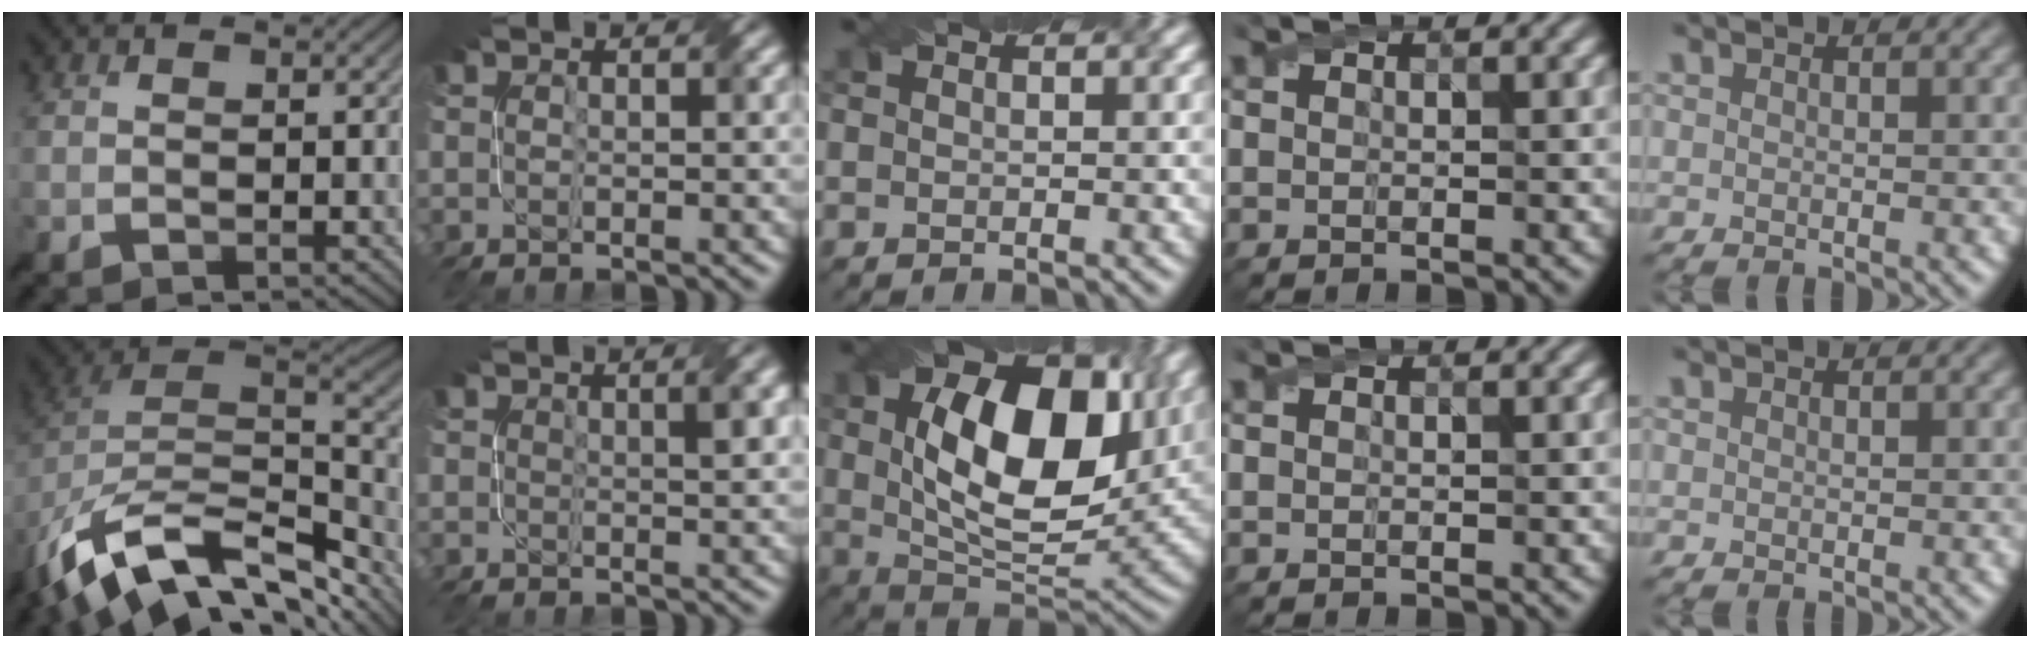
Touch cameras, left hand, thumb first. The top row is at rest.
{"thumb": {"total": 15.5, "force": [-7.7, 9.1, 9.9], "torque": [-0.228, -0.036, -0.117]}, "index": {"total": 1.6, "force": [0.4, 0.3, 1.5], "torque": [-0.012, 0.007, 0.007]}, "middle": {"total": 12.1, "force": [2.4, 6.6, 9.8], "torque": [-0.163, 0.002, 0.042]}, "little": {"total": 0.6, "force": [0.0, -0.3, -0.5], "torque": [0.004, 0.001, 0.005]}}